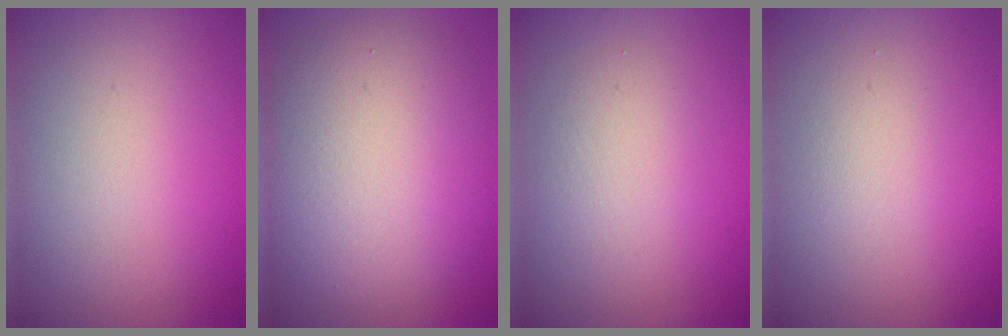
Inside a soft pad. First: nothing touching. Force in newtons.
{"total": 9.6, "press": 9.6, "slide": 0.5}
{"total": 2.2, "press": 2.2, "slide": 0.0}
{"total": 1.3, "press": 1.3, "slide": 0.0}